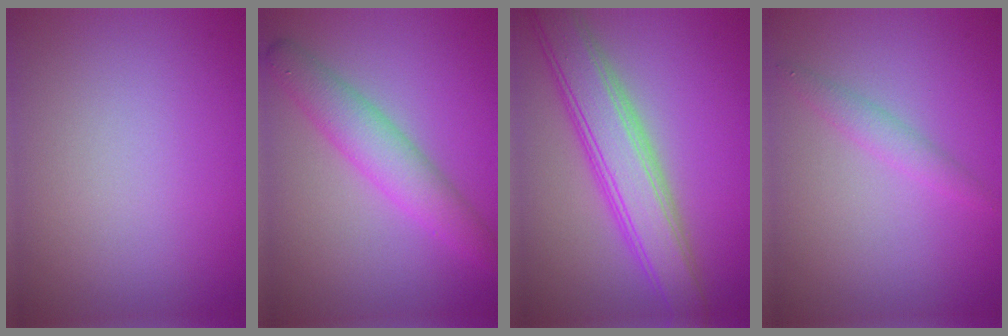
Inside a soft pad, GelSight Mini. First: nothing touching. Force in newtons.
{"total": 4.1, "press": 4.1, "slide": 0.1}
{"total": 6.3, "press": 6.3, "slide": 0.3}
{"total": 1.5, "press": 1.5, "slide": 0.0}